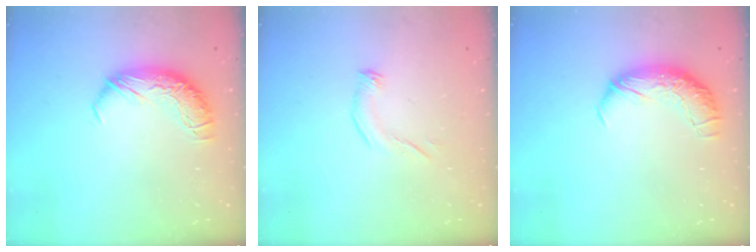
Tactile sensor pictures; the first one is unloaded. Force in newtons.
{"total": 4.8, "press": 4.8, "slide": 0.6}
{"total": 2.3, "press": 1.0, "slide": 2.1}